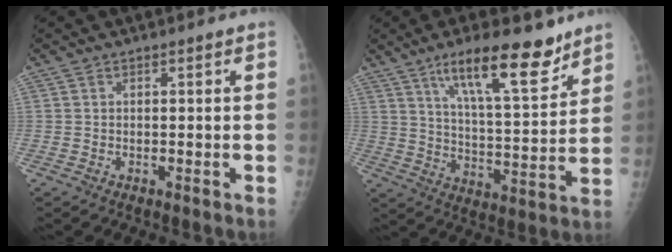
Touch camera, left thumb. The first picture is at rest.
{"total": 16.4, "force": [10.8, 4.4, 11.6], "torque": [-0.159, -0.063, 0.183]}